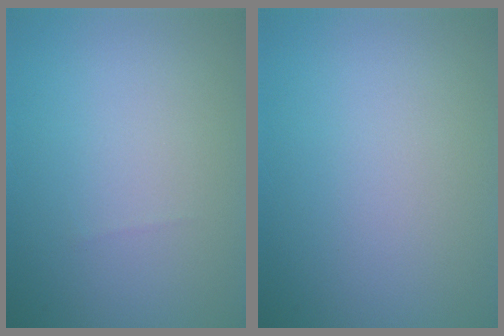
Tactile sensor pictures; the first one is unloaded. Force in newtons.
{"total": 0.0}